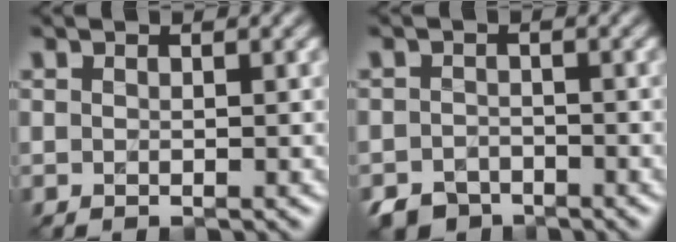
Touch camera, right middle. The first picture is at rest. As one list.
[{"total": 3.5, "force": [-2.9, 1.9, 0.6], "torque": [-0.009, -0.010, -0.056]}]